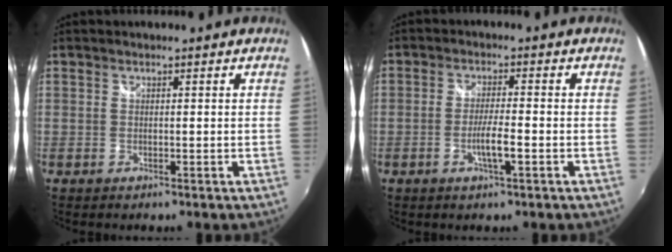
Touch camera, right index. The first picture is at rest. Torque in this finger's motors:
{"motor_torque": [0.80, -0.25, 0.32, 0.09]}